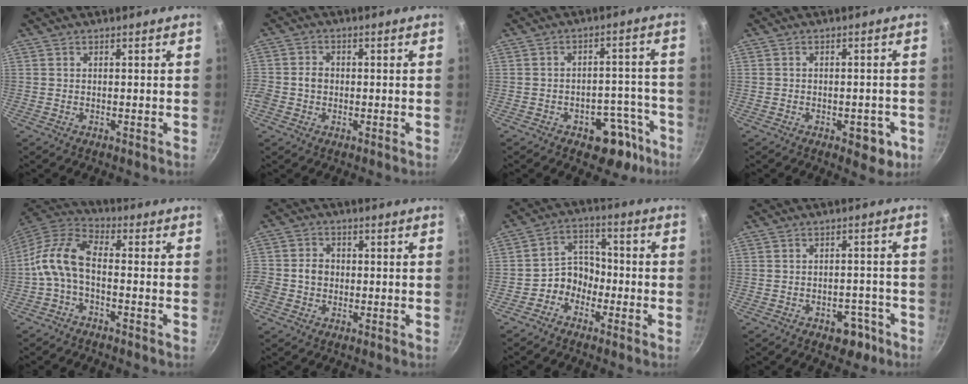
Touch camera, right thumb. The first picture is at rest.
{"total": 4.3, "force": [-0.5, 3.6, 2.4], "torque": [-0.045, 0.012, -0.009]}
{"total": 9.8, "force": [-5.8, 5.5, 5.6], "torque": [-0.040, 0.056, -0.071]}
{"total": 5.0, "force": [-2.2, 2.6, 3.6], "torque": [-0.025, 0.009, -0.025]}
{"total": 10.3, "force": [-1.8, 5.3, 8.7], "torque": [-0.178, 0.036, -0.048]}
{"total": 7.3, "force": [-0.7, 6.2, 3.9], "torque": [-0.072, 0.021, -0.012]}
{"total": 7.1, "force": [-3.0, 5.7, 3.0], "torque": [-0.020, 0.042, -0.067]}
{"total": 5.1, "force": [-3.0, 3.2, 2.6], "torque": [-0.013, 0.029, -0.037]}